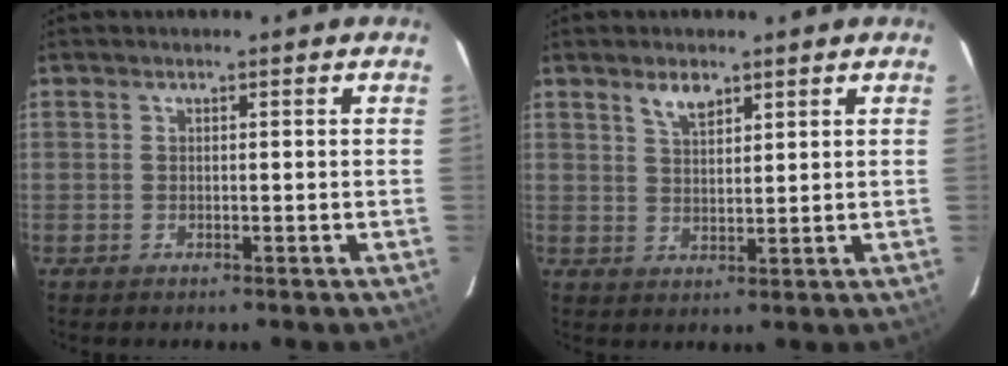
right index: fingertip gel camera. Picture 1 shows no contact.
{"total": 3.8, "force": [2.6, 1.6, 2.2], "torque": [-0.038, 0.005, 0.050]}